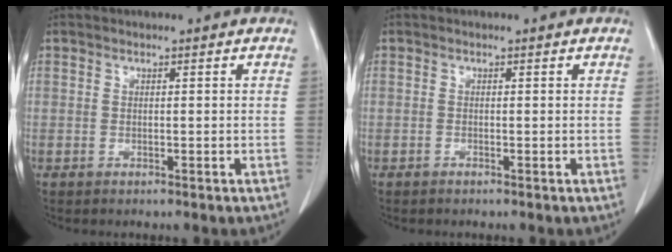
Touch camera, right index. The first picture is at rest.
{"total": 0.0}